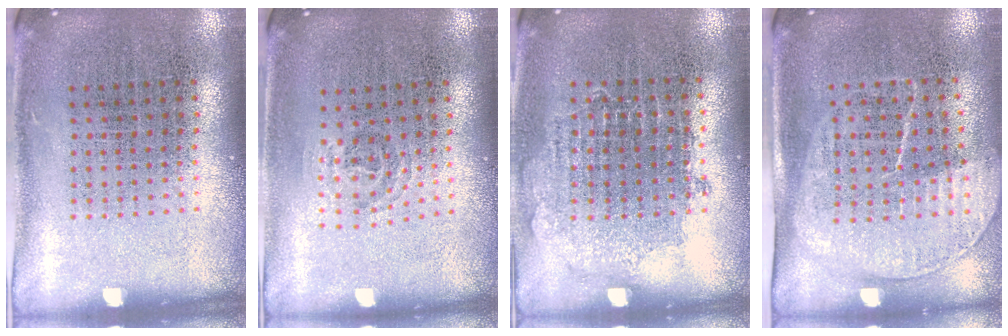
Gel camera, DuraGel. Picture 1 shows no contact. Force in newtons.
{"total": 0.9, "press": 0.6, "slide": 0.7}
{"total": 0.8, "press": 0.7, "slide": 0.3}
{"total": 1.7, "press": 1.4, "slide": 0.9}